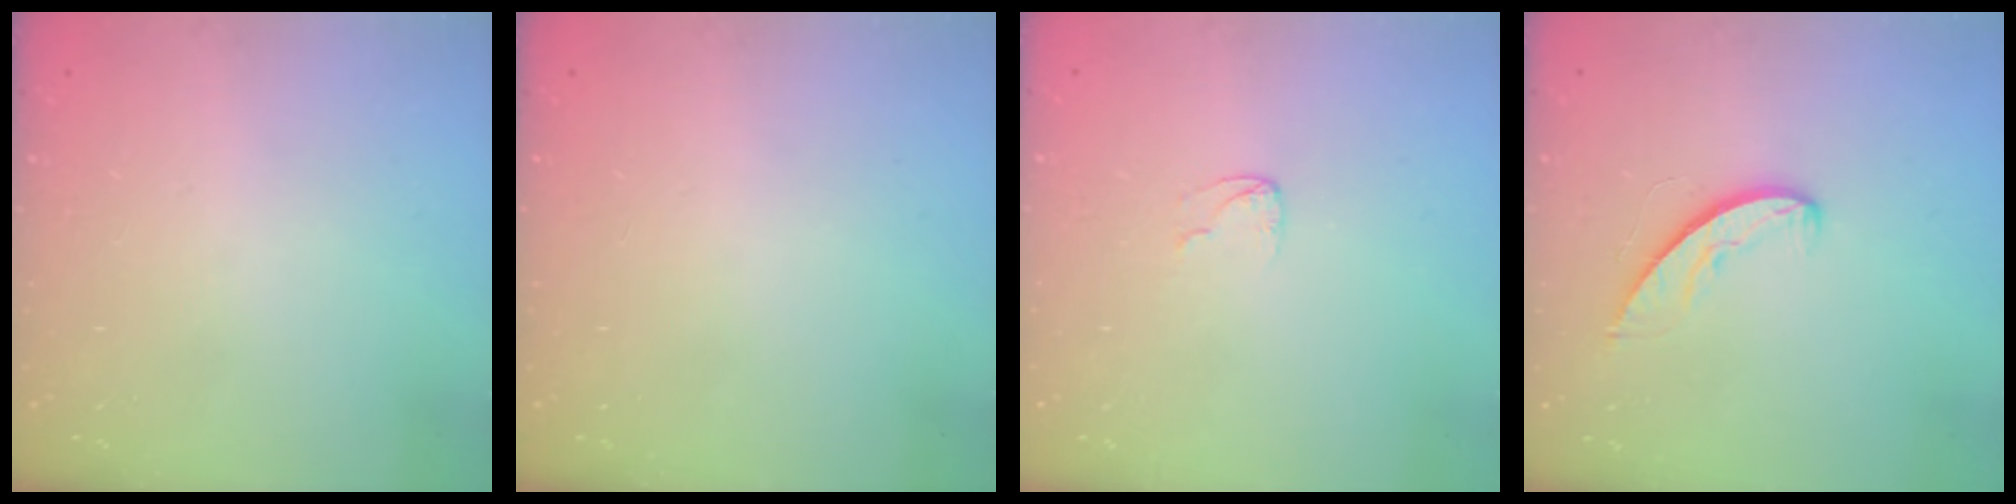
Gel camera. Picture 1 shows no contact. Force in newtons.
{"total": 0.0}
{"total": 3.0, "press": 3.0, "slide": 0.2}
{"total": 6.1, "press": 6.1, "slide": 0.5}